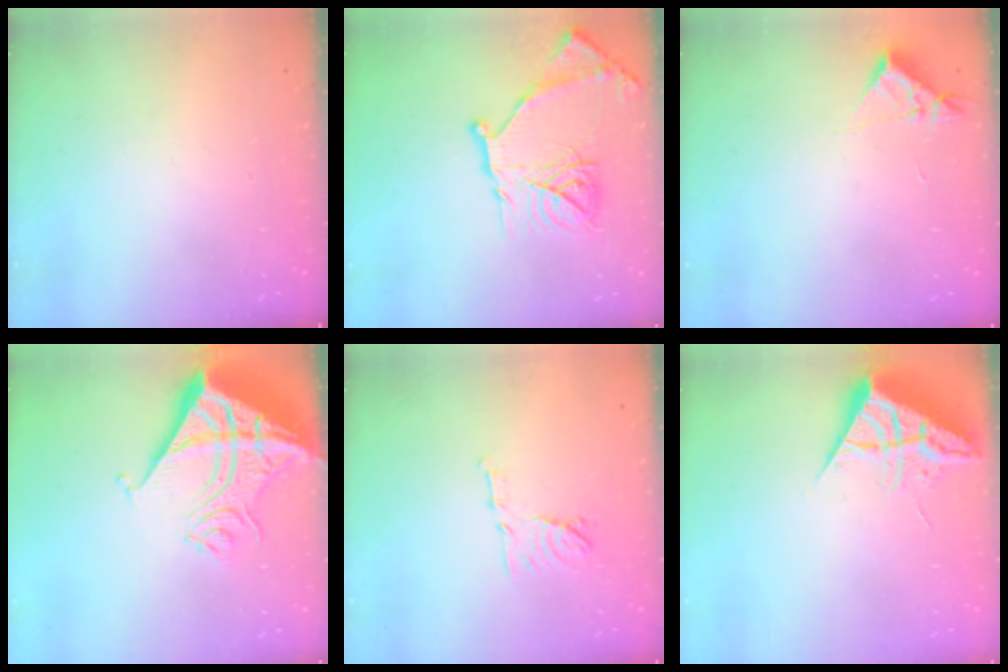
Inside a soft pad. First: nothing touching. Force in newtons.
{"total": 20.2, "press": 20.1, "slide": 1.9}
{"total": 3.1, "press": 3.1, "slide": 0.5}
{"total": 18.3, "press": 18.1, "slide": 2.4}
{"total": 9.5, "press": 9.5, "slide": 0.8}
{"total": 6.9, "press": 6.9, "slide": 0.4}